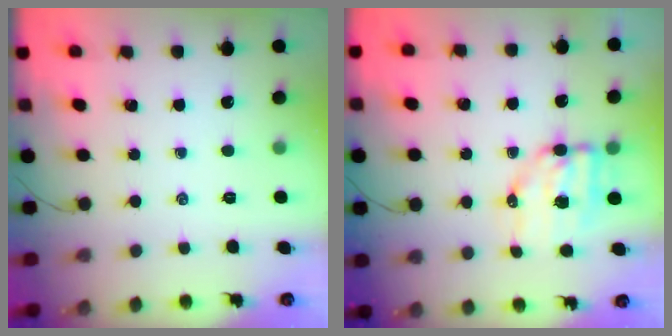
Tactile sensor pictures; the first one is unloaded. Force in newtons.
{"total": 7.1, "press": 7.0, "slide": 1.4}